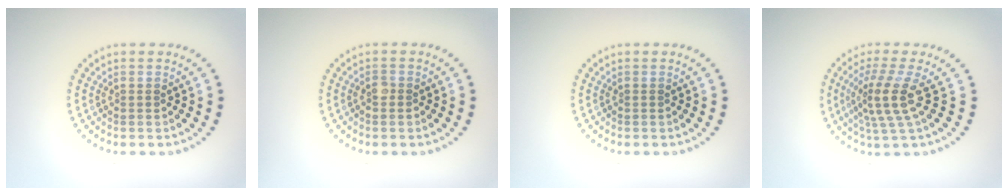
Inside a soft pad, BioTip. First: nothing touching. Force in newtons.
{"total": 0.9, "press": 0.8, "slide": 0.5}
{"total": 0.0}
{"total": 3.9, "press": 3.0, "slide": 2.5}